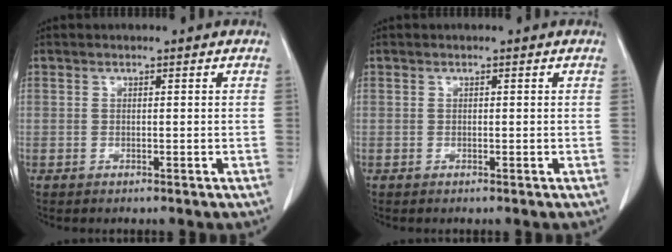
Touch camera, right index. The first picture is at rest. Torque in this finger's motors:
{"motor_torque": [0.06, -0.02, -0.01, 0.01]}